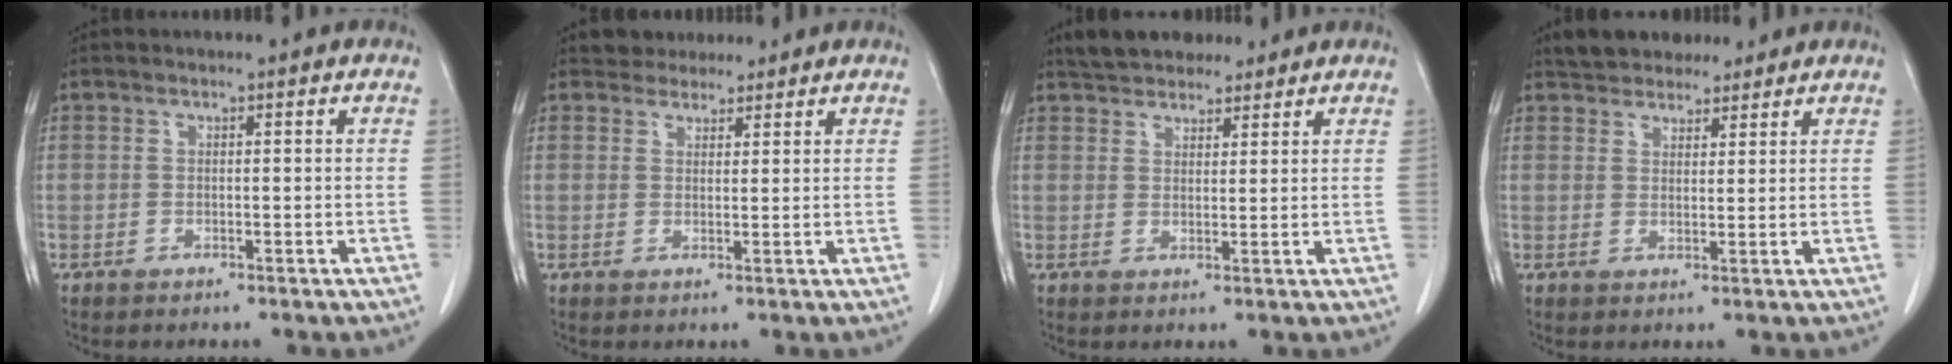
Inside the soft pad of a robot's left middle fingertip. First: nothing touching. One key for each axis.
{"total": 3.1, "fx": 2.9, "fy": 1.3, "fz": 0.1, "tx": -0.001, "ty": 0.013, "tz": 0.047}
{"total": 7.9, "fx": 6.8, "fy": 2.9, "fz": 2.7, "tx": -0.035, "ty": 0.020, "tz": 0.114}
{"total": 7.0, "fx": 6.1, "fy": 2.8, "fz": 2.0, "tx": -0.021, "ty": 0.018, "tz": 0.100}